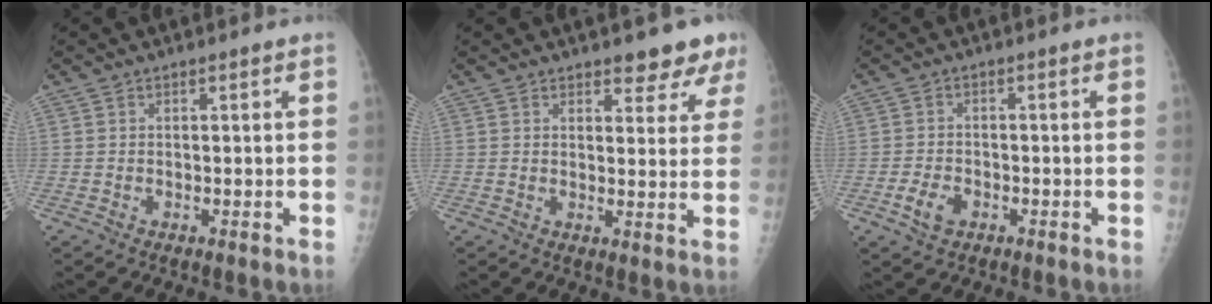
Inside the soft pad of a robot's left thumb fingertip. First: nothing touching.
{"total": 5.6, "force": [4.5, 2.5, 2.3], "torque": [0.007, -0.026, 0.048]}
{"total": 3.9, "force": [-2.0, 2.6, 2.1], "torque": [-0.037, 0.007, -0.035]}